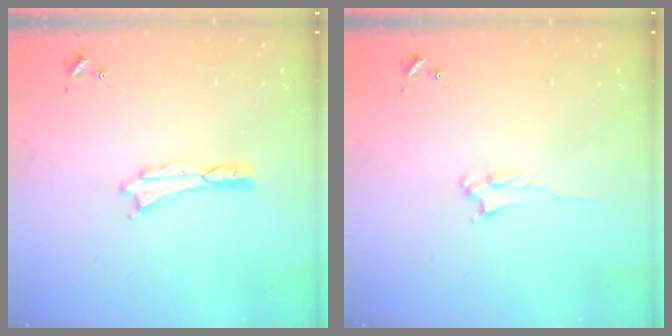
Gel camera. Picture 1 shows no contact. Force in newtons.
{"total": 2.0, "press": 1.9, "slide": 0.3}